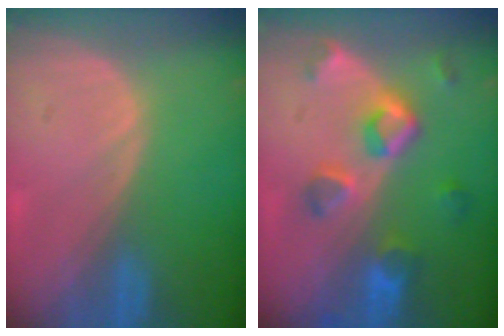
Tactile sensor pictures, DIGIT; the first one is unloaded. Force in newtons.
{"total": 7.7, "press": 7.0, "slide": 3.3}